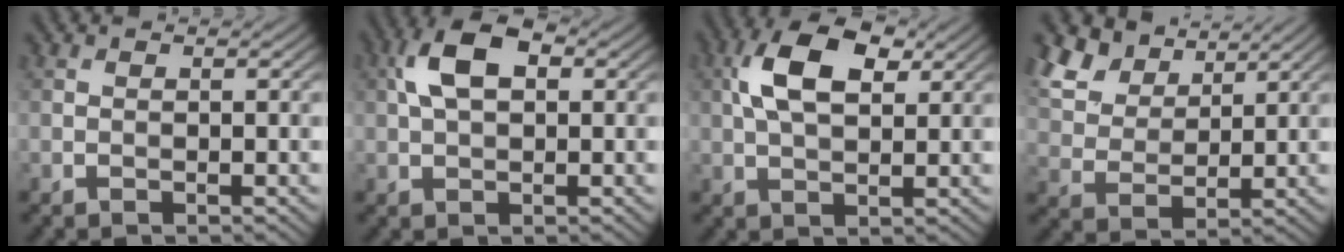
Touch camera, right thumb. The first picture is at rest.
{"total": 6.9, "force": [1.7, 3.8, 5.5], "torque": [-0.114, 0.015, 0.025]}
{"total": 8.8, "force": [2.7, 4.5, 7.0], "torque": [-0.144, 0.015, 0.043]}
{"total": 8.8, "force": [5.9, 4.9, 4.5], "torque": [-0.125, 0.014, 0.110]}